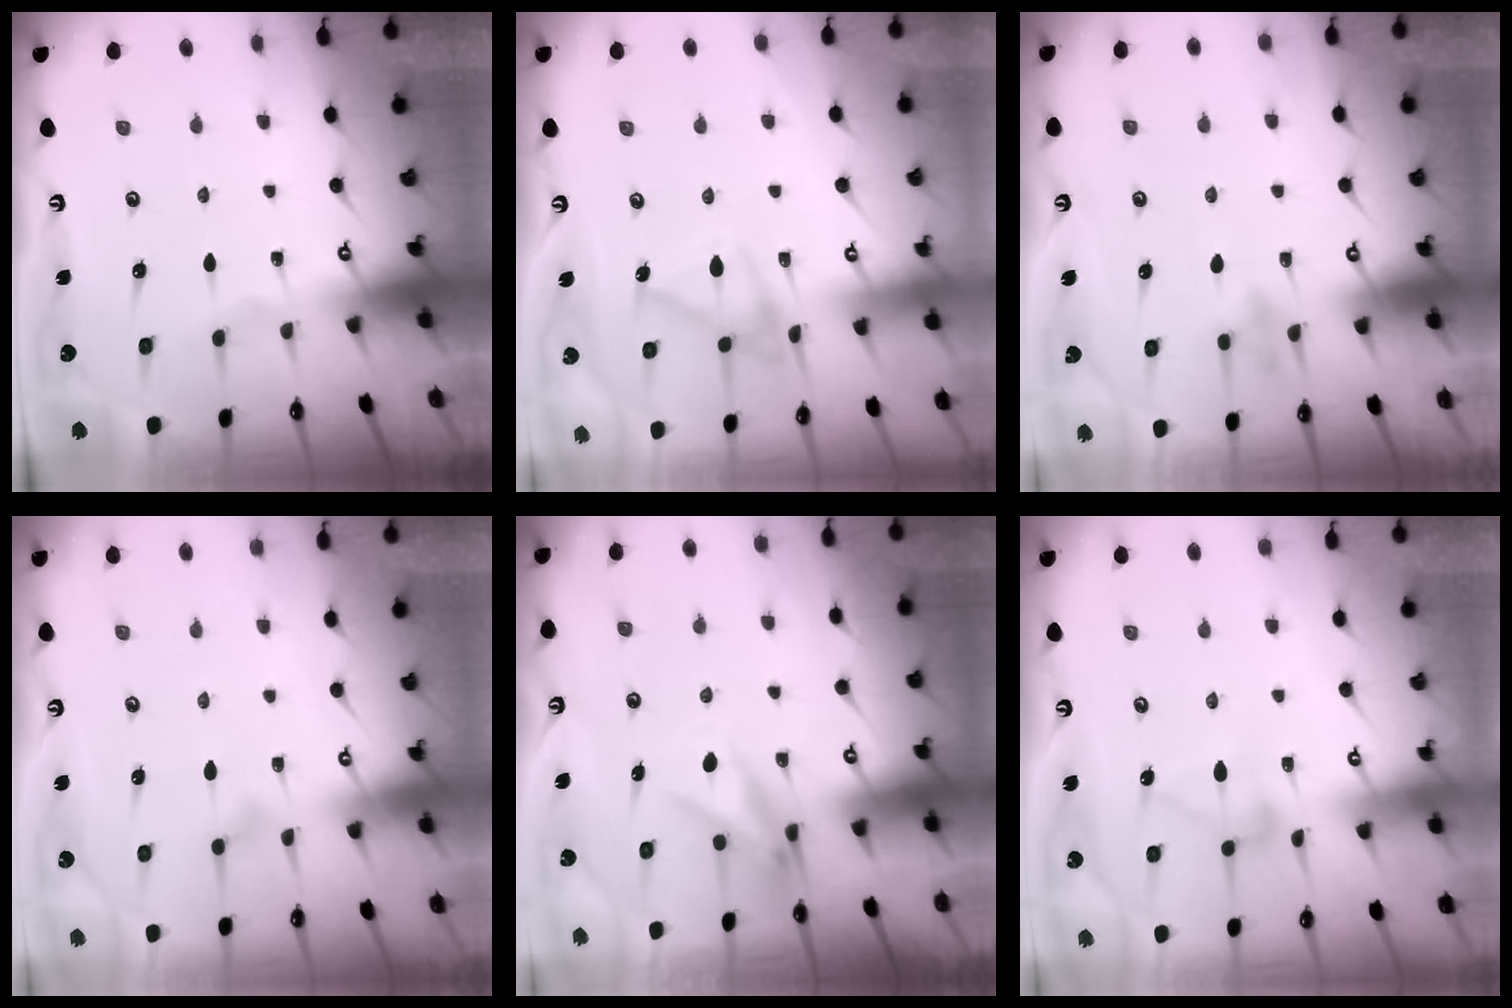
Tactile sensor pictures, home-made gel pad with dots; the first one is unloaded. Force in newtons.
{"total": 14.5, "press": 14.5, "slide": 0.7}
{"total": 7.2, "press": 7.2, "slide": 1.0}
{"total": 6.4, "press": 6.4, "slide": 0.4}
{"total": 9.2, "press": 9.1, "slide": 1.4}
{"total": 7.9, "press": 7.9, "slide": 0.5}